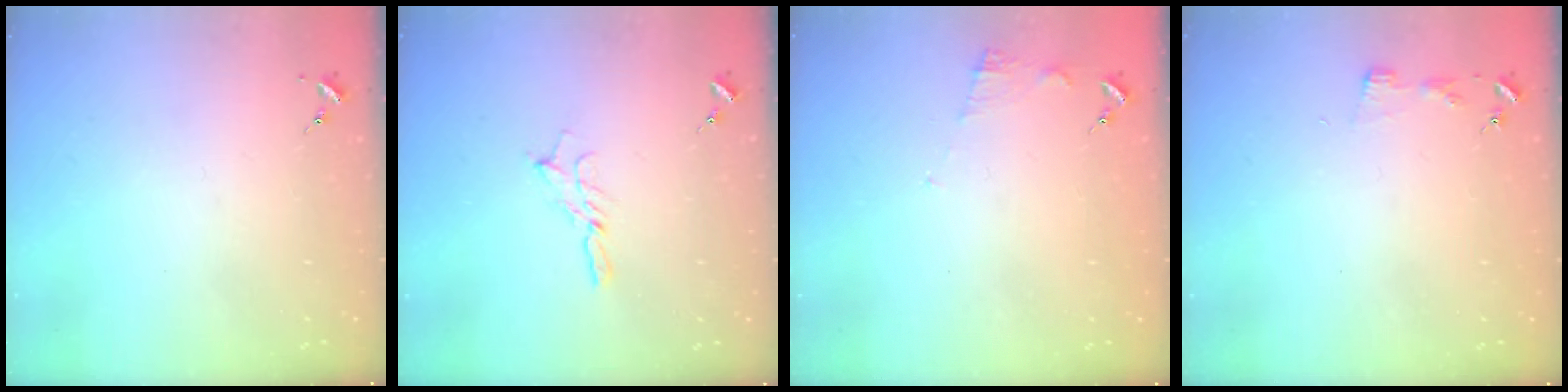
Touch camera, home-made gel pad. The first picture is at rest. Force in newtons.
{"total": 5.6, "press": 5.6, "slide": 0.2}
{"total": 6.7, "press": 6.7, "slide": 0.5}
{"total": 2.9, "press": 2.9, "slide": 0.3}